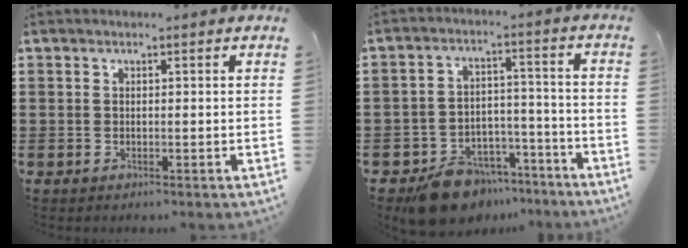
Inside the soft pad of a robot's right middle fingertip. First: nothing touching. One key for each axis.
{"total": 8.5, "fx": -7.4, "fy": 3.8, "fz": 1.8, "tx": -0.028, "ty": 0.039, "tz": -0.138}